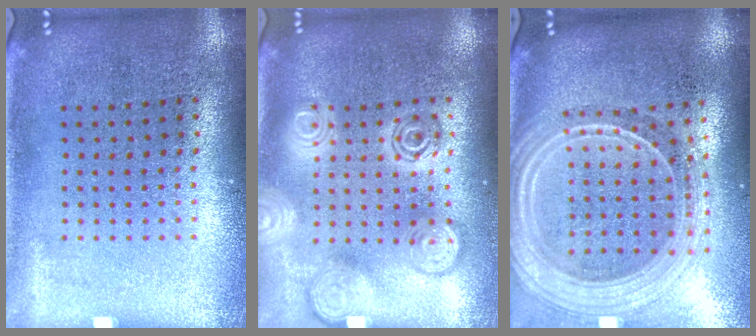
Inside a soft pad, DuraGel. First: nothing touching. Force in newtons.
{"total": 3.0, "press": 3.0, "slide": 0.4}
{"total": 2.5, "press": 2.2, "slide": 1.3}